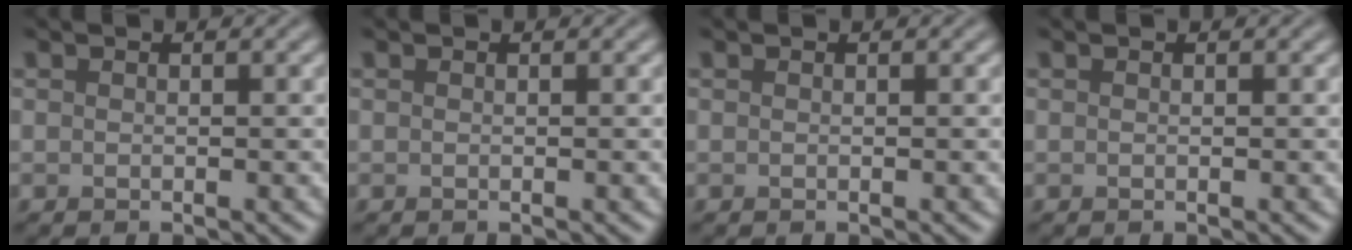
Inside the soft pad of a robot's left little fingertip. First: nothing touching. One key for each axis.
{"total": 0.0}
{"total": 0.0}
{"total": 0.0}